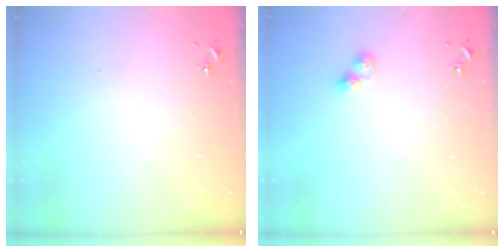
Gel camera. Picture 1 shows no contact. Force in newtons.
{"total": 5.5, "press": 5.4, "slide": 0.7}